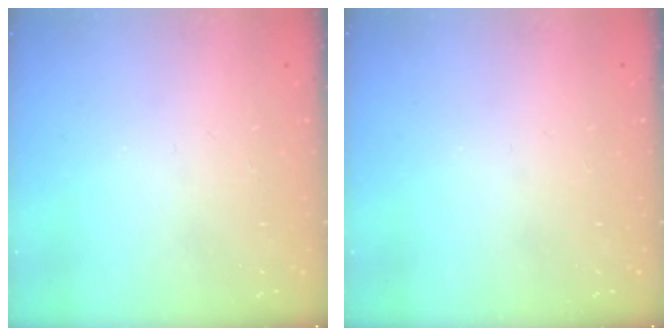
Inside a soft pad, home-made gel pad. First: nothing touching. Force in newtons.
{"total": 0.0}